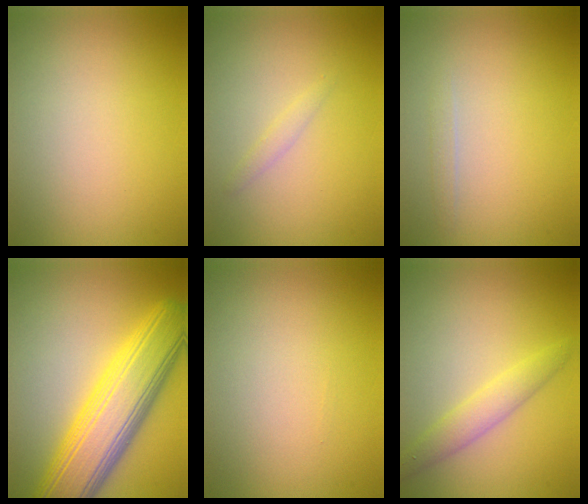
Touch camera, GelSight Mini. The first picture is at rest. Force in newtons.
{"total": 0.8, "press": 0.8, "slide": 0.1}
{"total": 0.6, "press": 0.6, "slide": 0.0}
{"total": 9.9, "press": 9.9, "slide": 0.2}
{"total": 0.0}
{"total": 2.4, "press": 2.4, "slide": 0.1}